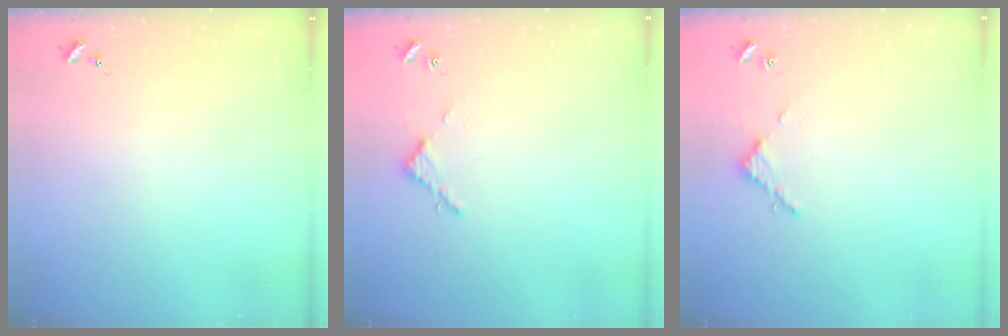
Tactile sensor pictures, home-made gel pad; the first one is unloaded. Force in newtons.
{"total": 2.8, "press": 2.8, "slide": 0.3}
{"total": 2.8, "press": 2.8, "slide": 0.3}